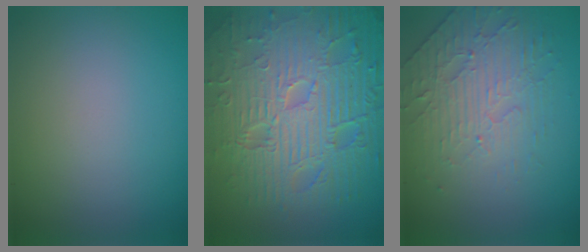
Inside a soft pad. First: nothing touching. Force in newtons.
{"total": 12.5, "press": 8.0, "slide": 9.7}
{"total": 4.5, "press": 3.4, "slide": 3.0}